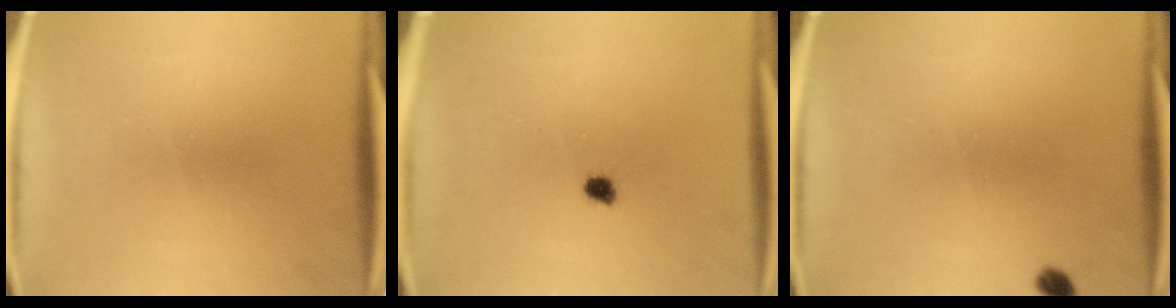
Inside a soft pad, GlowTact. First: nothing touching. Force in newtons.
{"total": 1.8}
{"total": 1.5}